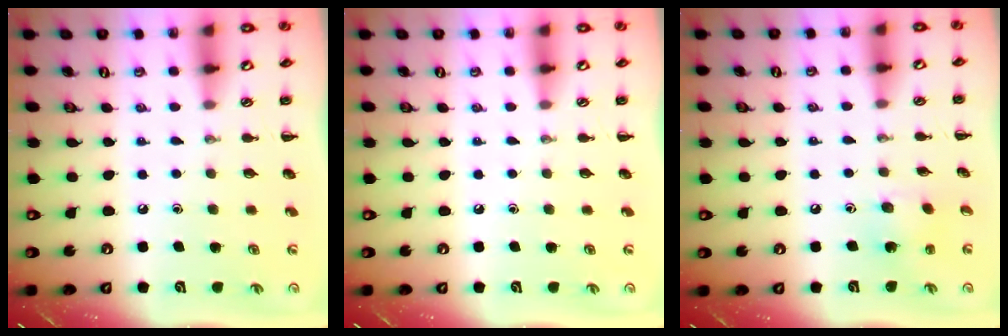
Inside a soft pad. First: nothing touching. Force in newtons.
{"total": 0.0}
{"total": 2.9, "press": 2.8, "slide": 0.5}